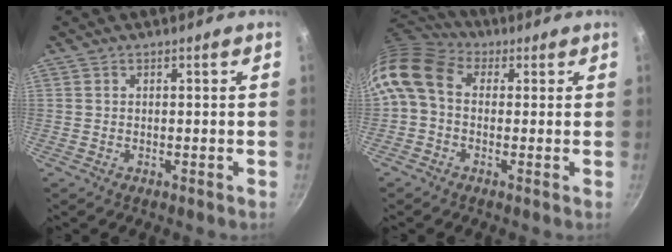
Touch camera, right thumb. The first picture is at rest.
{"total": 11.1, "force": [1.6, 8.2, 7.3], "torque": [-0.144, 0.025, 0.009]}